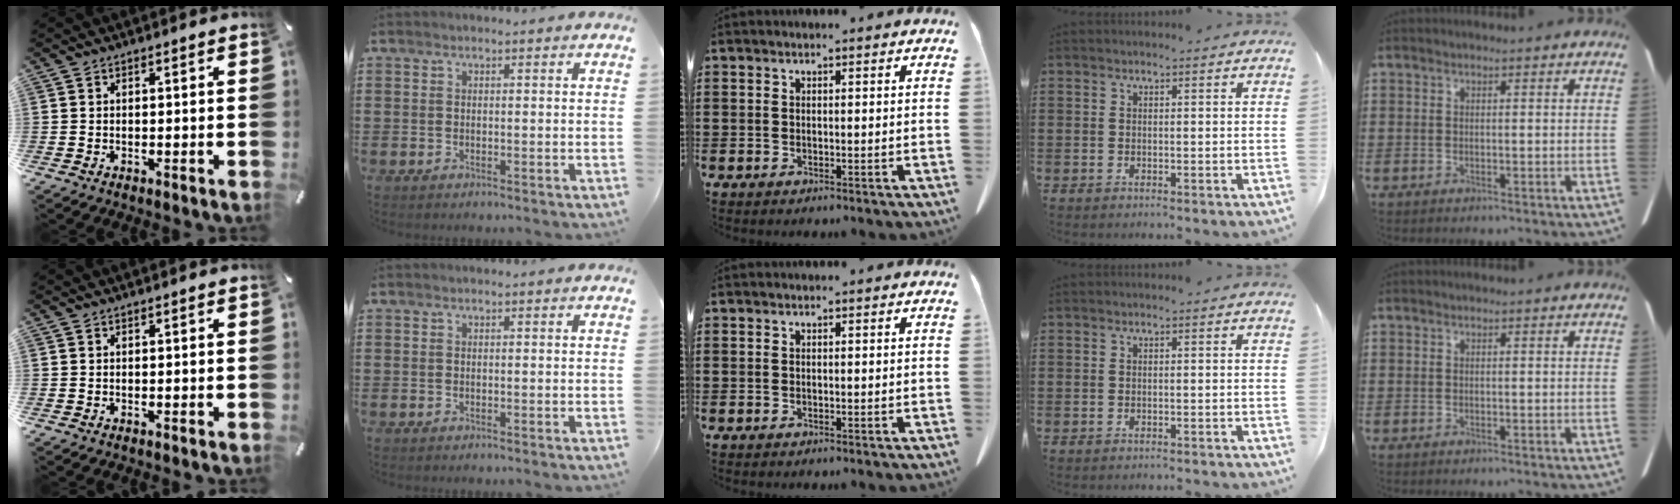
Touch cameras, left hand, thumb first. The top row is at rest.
{"ring": {"total": 0.6, "force": [-0.6, 0.0, 0.1], "torque": [-0.005, -0.002, -0.011]}}